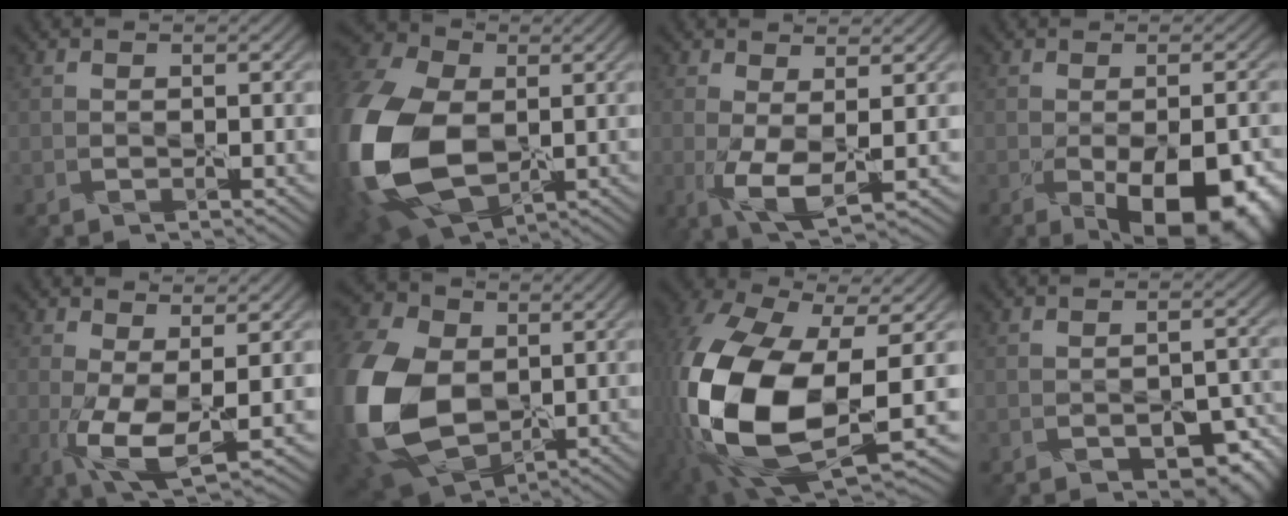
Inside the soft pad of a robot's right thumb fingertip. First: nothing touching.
{"total": 20.6, "force": [-1.8, 14.3, 14.7], "torque": [-0.396, -0.042, -0.022]}
{"total": 4.7, "force": [0.0, 1.7, 4.4], "torque": [-0.099, -0.008, 0.003]}
{"total": 11.8, "force": [-4.5, 5.6, 9.4], "torque": [-0.132, -0.050, -0.036]}
{"total": 6.7, "force": [-0.3, 2.4, 6.2], "torque": [-0.139, -0.008, -0.003]}
{"total": 18.1, "force": [-1.1, 13.2, 12.3], "torque": [-0.348, -0.027, -0.023]}
{"total": 19.8, "force": [-3.3, 10.9, 16.2], "torque": [-0.400, -0.062, -0.034]}
{"total": 5.4, "force": [-2.8, 3.0, 3.4], "torque": [-0.047, -0.005, -0.032]}